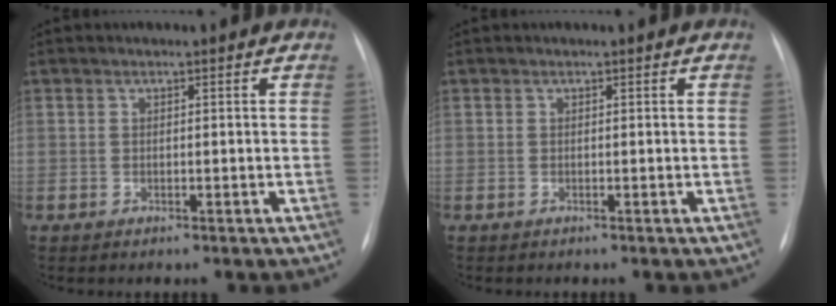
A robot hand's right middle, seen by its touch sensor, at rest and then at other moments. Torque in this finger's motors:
{"motor_torque": [0.00, 0.00, 0.00, 0.01]}